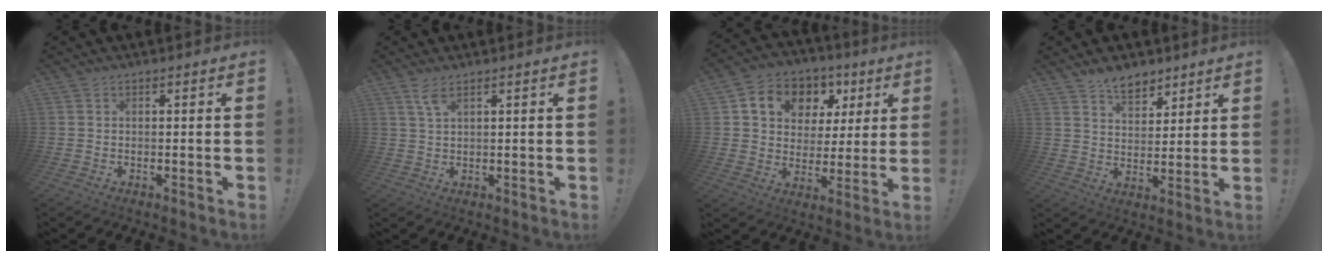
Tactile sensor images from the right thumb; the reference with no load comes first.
{"total": 3.7, "force": [2.3, 1.1, 2.7], "torque": [-0.054, -0.006, 0.040]}
{"total": 11.6, "force": [5.4, 9.0, 4.8], "torque": [-0.078, -0.024, 0.101]}
{"total": 7.9, "force": [5.9, 4.1, 3.4], "torque": [-0.053, -0.031, 0.110]}